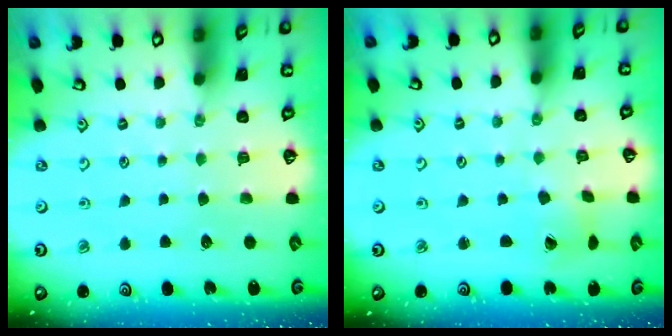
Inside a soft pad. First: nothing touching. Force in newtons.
{"total": 2.0, "press": 2.0, "slide": 0.3}